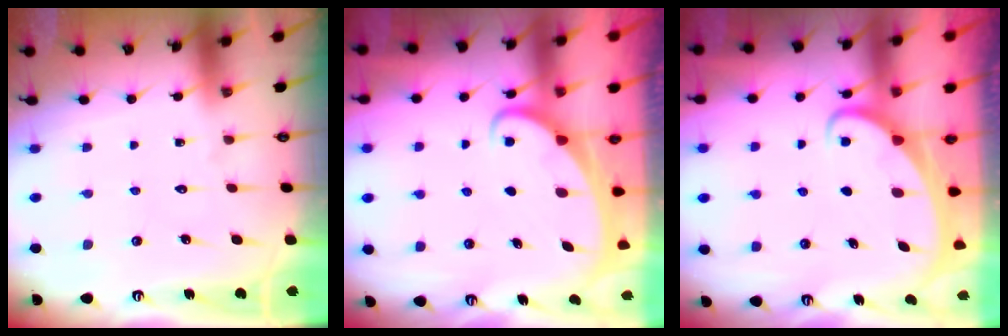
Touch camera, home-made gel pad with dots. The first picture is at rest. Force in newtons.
{"total": 2.4, "press": 2.4, "slide": 0.3}
{"total": 2.2, "press": 2.2, "slide": 0.3}